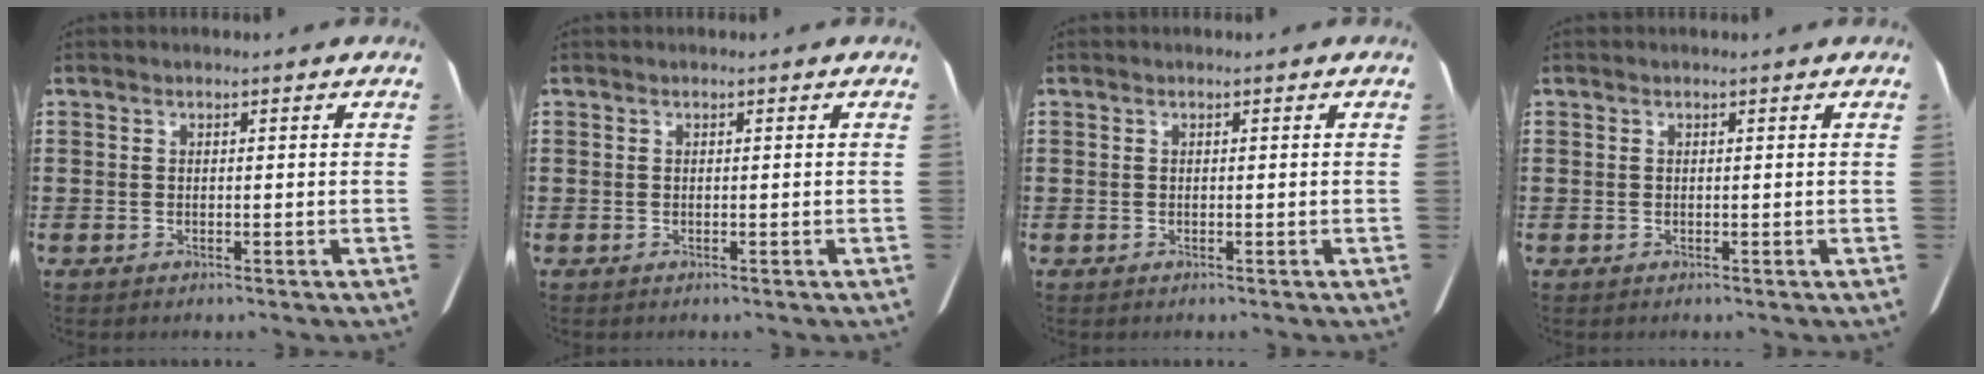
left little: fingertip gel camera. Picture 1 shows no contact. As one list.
[{"total": 0.0}, {"total": 0.0}, {"total": 0.0}]